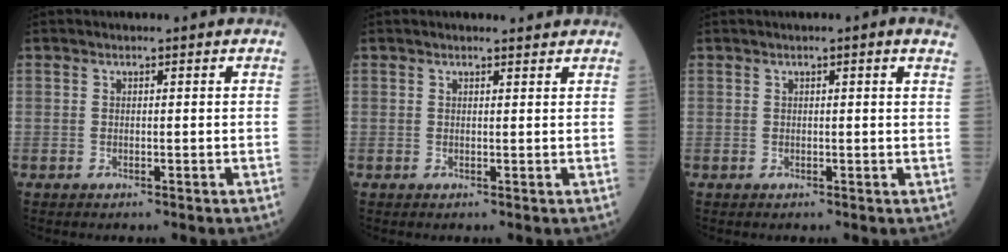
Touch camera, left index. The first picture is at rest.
{"total": 2.0, "force": [1.9, 0.2, 0.6], "torque": [-0.011, 0.006, 0.024]}
{"total": 2.7, "force": [1.5, 0.1, 2.2], "torque": [-0.030, 0.009, 0.015]}